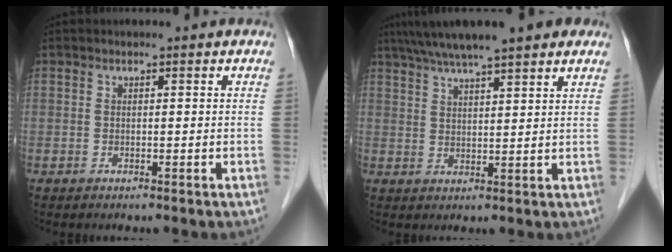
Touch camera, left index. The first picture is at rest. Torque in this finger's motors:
{"motor_torque": [0.63, -0.95, 0.43, 0.21]}